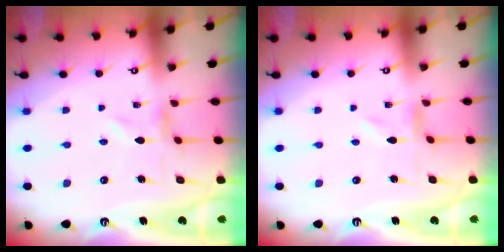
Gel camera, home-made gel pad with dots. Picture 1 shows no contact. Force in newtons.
{"total": 0.0}